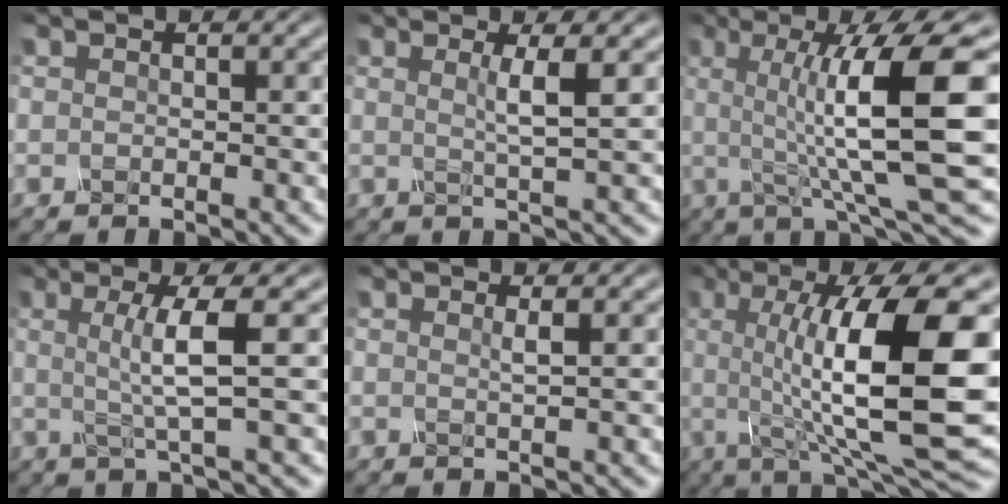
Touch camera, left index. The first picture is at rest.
{"total": 2.6, "force": [0.6, 0.4, 2.5], "torque": [-0.042, -0.001, 0.005]}
{"total": 12.1, "force": [0.8, 2.5, 11.9], "torque": [-0.163, 0.005, 0.013]}
{"total": 4.3, "force": [0.3, 0.6, 4.2], "torque": [-0.076, -0.001, 0.007]}
{"total": 0.9, "force": [0.2, 0.3, 0.9], "torque": [-0.009, -0.001, -0.001]}
{"total": 14.4, "force": [0.4, 3.8, 13.9], "torque": [-0.194, -0.002, 0.005]}